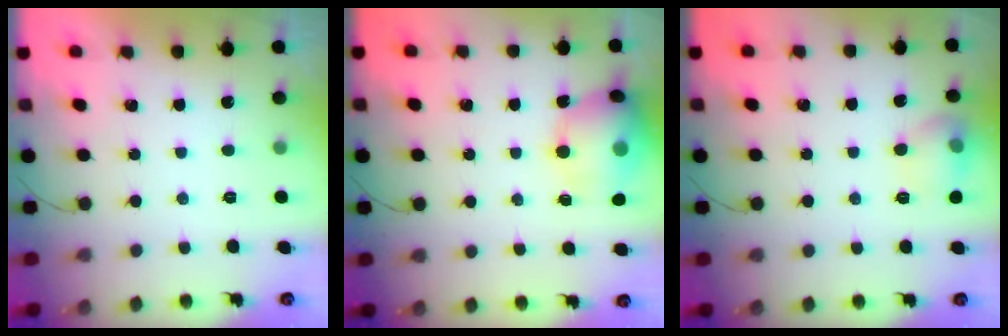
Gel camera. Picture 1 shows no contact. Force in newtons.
{"total": 15.0, "press": 14.7, "slide": 2.8}
{"total": 8.8, "press": 8.8, "slide": 0.7}